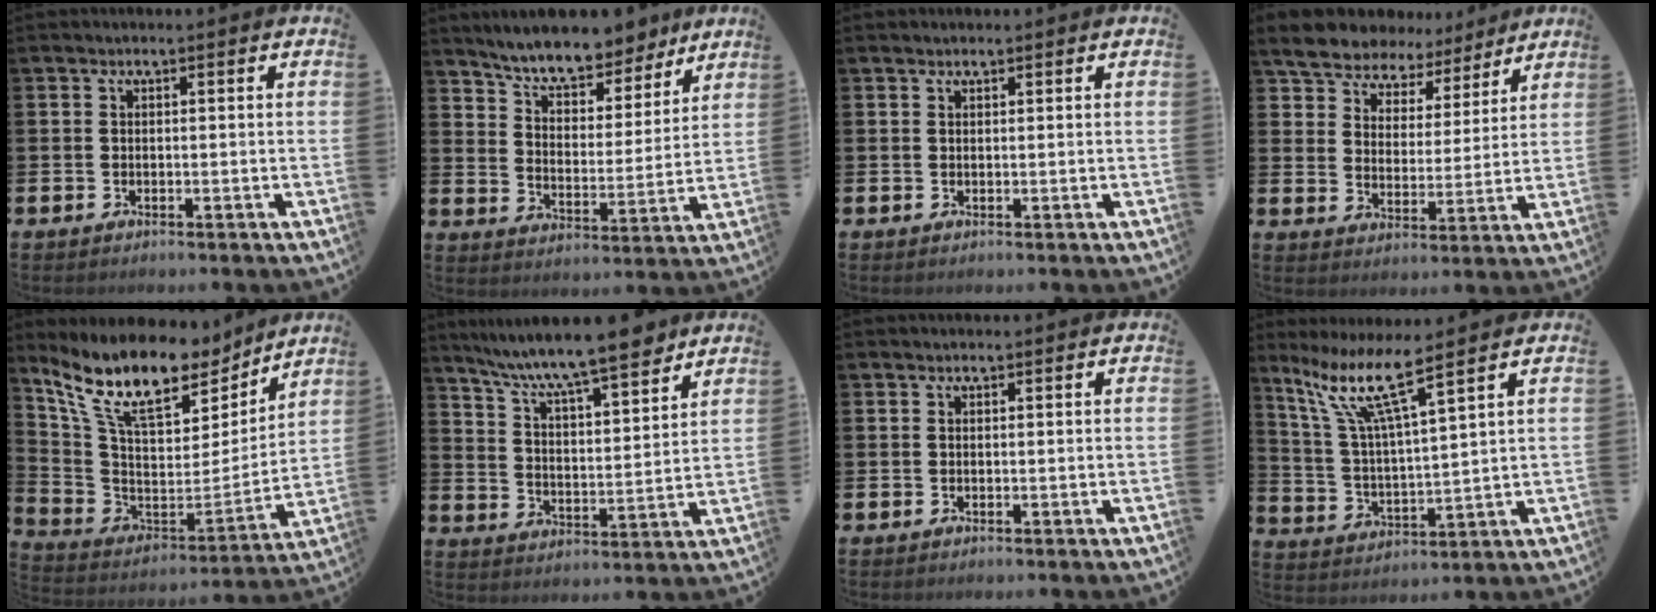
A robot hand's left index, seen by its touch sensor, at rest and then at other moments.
{"total": 8.5, "force": [7.9, 2.1, 2.3], "torque": [-0.078, -0.053, 0.139]}
{"total": 0.7, "force": [0.7, 0.2, 0.0], "torque": [0.000, 0.000, 0.013]}
{"total": 7.4, "force": [6.9, 2.7, 0.7], "torque": [-0.052, -0.045, 0.123]}
{"total": 13.1, "force": [10.7, 4.4, 6.1], "torque": [-0.161, -0.058, 0.189]}
{"total": 9.6, "force": [8.6, 1.0, 4.1], "torque": [-0.109, -0.052, 0.147]}
{"total": 0.0}
{"total": 9.4, "force": [7.1, 1.0, 6.0], "torque": [-0.148, -0.033, 0.121]}